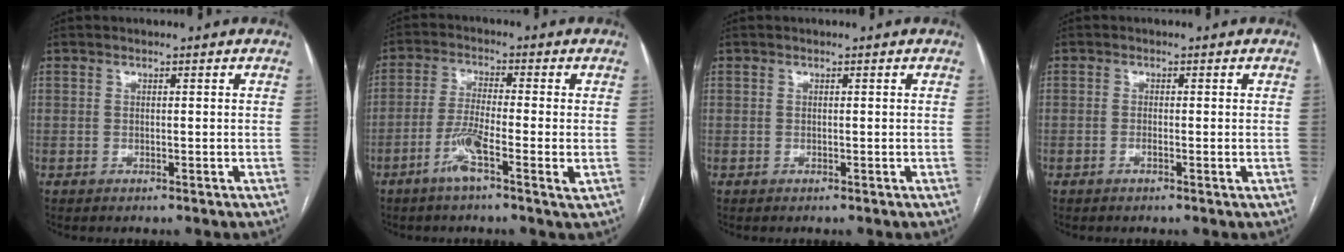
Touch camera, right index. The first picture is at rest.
{"total": 7.1, "force": [-2.8, 0.2, 6.6], "torque": [-0.124, -0.006, -0.056]}
{"total": 0.0}
{"total": 1.1, "force": [-0.3, 0.1, 1.0], "torque": [-0.017, 0.000, -0.006]}